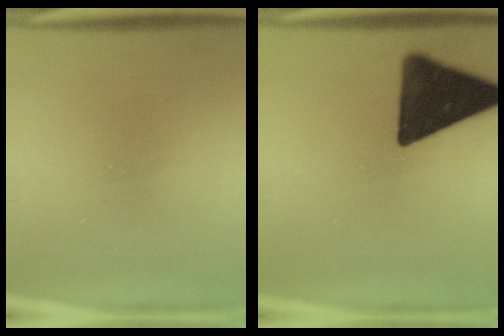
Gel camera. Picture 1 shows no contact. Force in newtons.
{"total": 16.8}